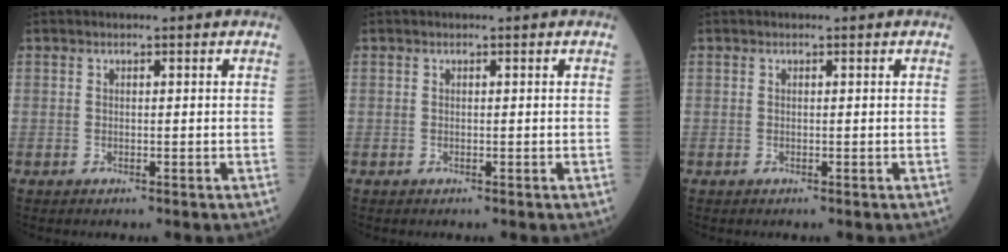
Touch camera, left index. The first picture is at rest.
{"total": 0.0}
{"total": 0.0}